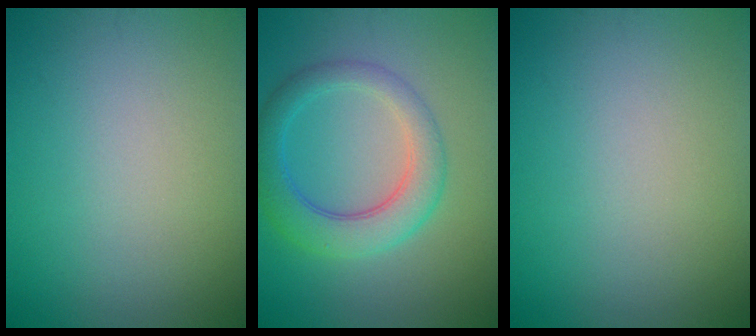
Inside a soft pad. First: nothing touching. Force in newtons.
{"total": 4.8, "press": 4.8, "slide": 0.2}
{"total": 0.0}